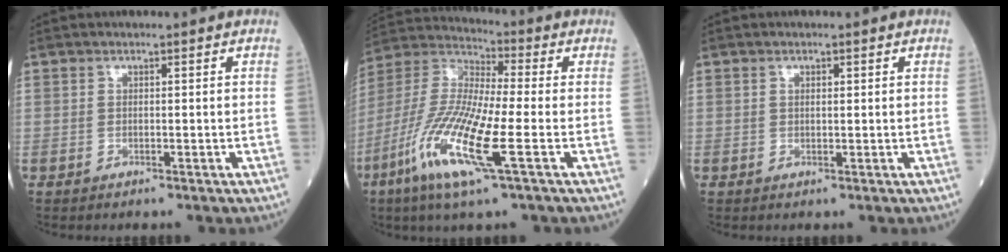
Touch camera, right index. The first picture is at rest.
{"total": 15.9, "force": [-5.5, 1.5, 14.8], "torque": [-0.316, -0.020, -0.113]}
{"total": 0.9, "force": [0.3, 0.4, 0.7], "torque": [-0.012, -0.001, 0.006]}